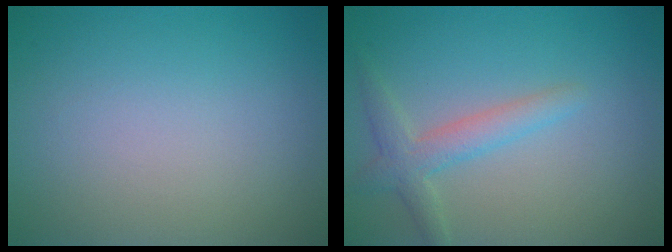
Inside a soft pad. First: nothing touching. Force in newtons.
{"total": 2.7, "press": 2.7, "slide": 0.3}